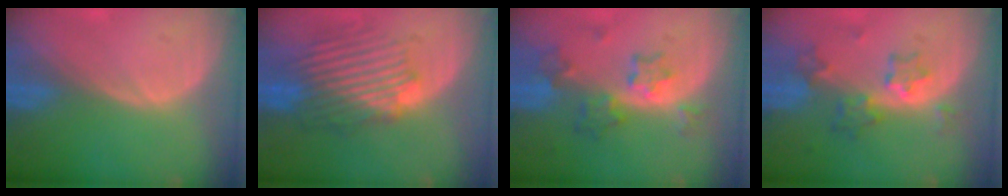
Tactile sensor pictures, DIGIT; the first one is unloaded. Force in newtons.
{"total": 8.9, "press": 8.8, "slide": 1.4}
{"total": 7.2, "press": 6.4, "slide": 3.4}
{"total": 6.9, "press": 6.1, "slide": 3.0}